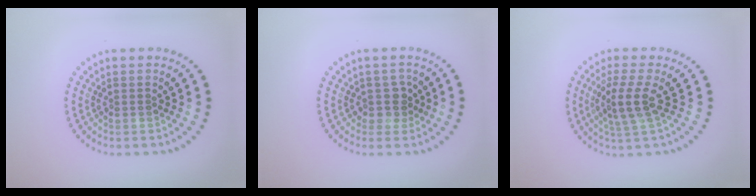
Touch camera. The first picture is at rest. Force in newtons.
{"total": 1.8, "press": 1.5, "slide": 0.9}
{"total": 3.5, "press": 3.0, "slide": 1.8}